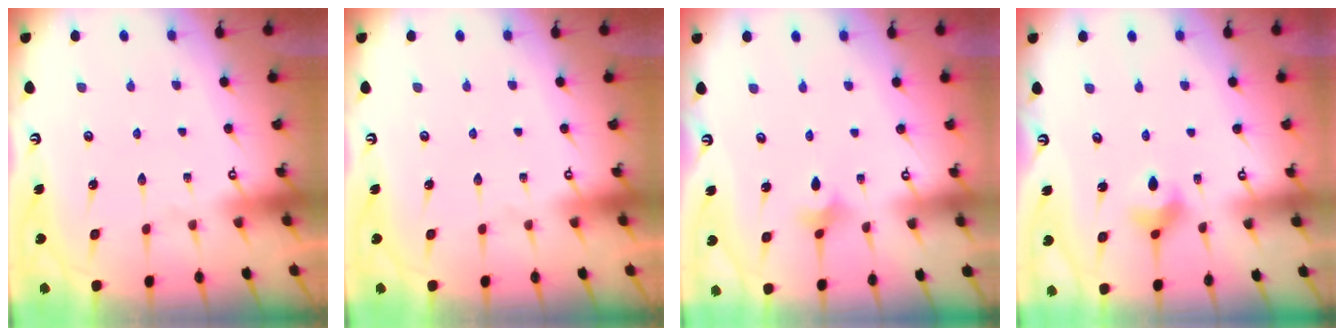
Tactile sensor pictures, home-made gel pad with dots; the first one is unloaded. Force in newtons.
{"total": 0.0}
{"total": 2.3, "press": 2.2, "slide": 0.5}
{"total": 6.1, "press": 5.9, "slide": 1.8}